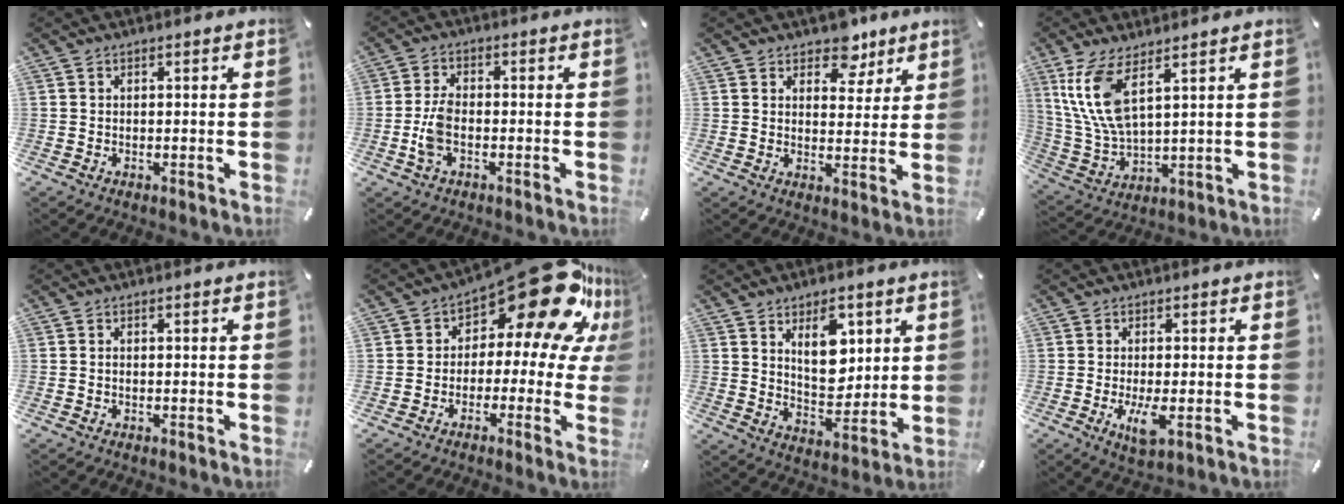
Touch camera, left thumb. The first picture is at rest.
{"total": 5.7, "force": [-1.5, 3.0, 4.6], "torque": [-0.104, 0.003, -0.030]}
{"total": 8.1, "force": [5.9, 5.0, 2.4], "torque": [-0.008, -0.042, 0.098]}
{"total": 11.3, "force": [5.7, 4.2, 8.8], "torque": [-0.212, -0.030, 0.103]}
{"total": 0.0}
{"total": 19.7, "force": [10.6, 8.9, 14.0], "torque": [-0.193, -0.078, 0.176]}
{"total": 10.5, "force": [4.9, 6.8, 6.3], "torque": [-0.077, -0.024, 0.083]}
{"total": 5.8, "force": [-1.2, 2.1, 5.3], "torque": [-0.097, -0.020, -0.024]}